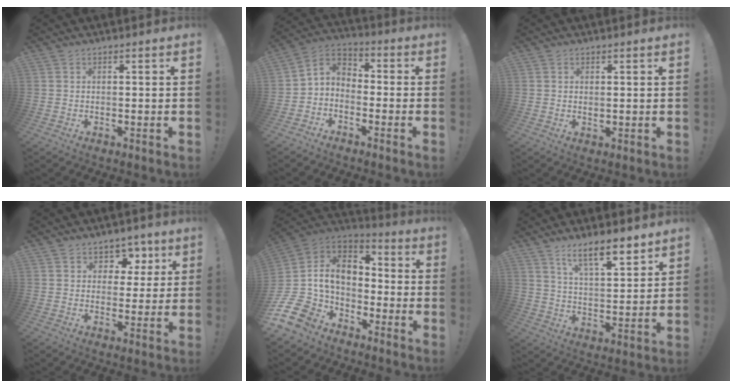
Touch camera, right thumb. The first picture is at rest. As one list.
[{"total": 5.5, "force": [-3.0, 4.1, 2.2], "torque": [-0.049, 0.015, -0.054]}, {"total": 0.7, "force": [0.7, 0.2, 0.2], "torque": [0.000, -0.002, 0.012]}, {"total": 6.6, "force": [3.4, 5.6, 1.0], "torque": [-0.001, -0.027, 0.067]}, {"total": 13.8, "force": [-1.8, 10.4, 9.0], "torque": [-0.176, 0.004, -0.024]}, {"total": 11.0, "force": [8.3, 2.5, 6.8], "torque": [-0.106, -0.052, 0.143]}]